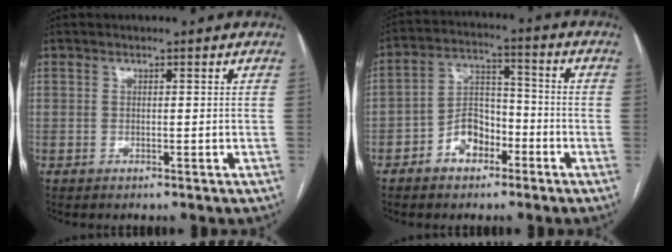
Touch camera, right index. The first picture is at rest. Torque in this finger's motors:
{"motor_torque": [-0.03, -0.08, -0.24, -0.15]}